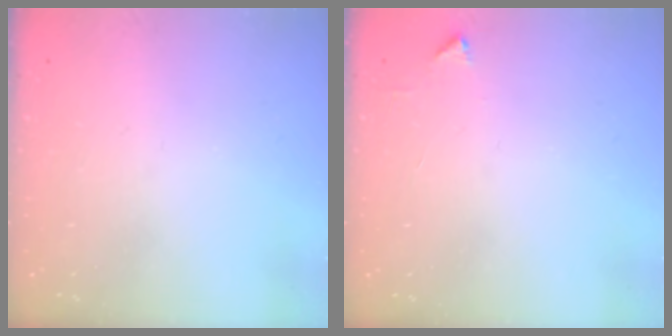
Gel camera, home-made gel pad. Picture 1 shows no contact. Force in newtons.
{"total": 2.1, "press": 2.1, "slide": 0.3}